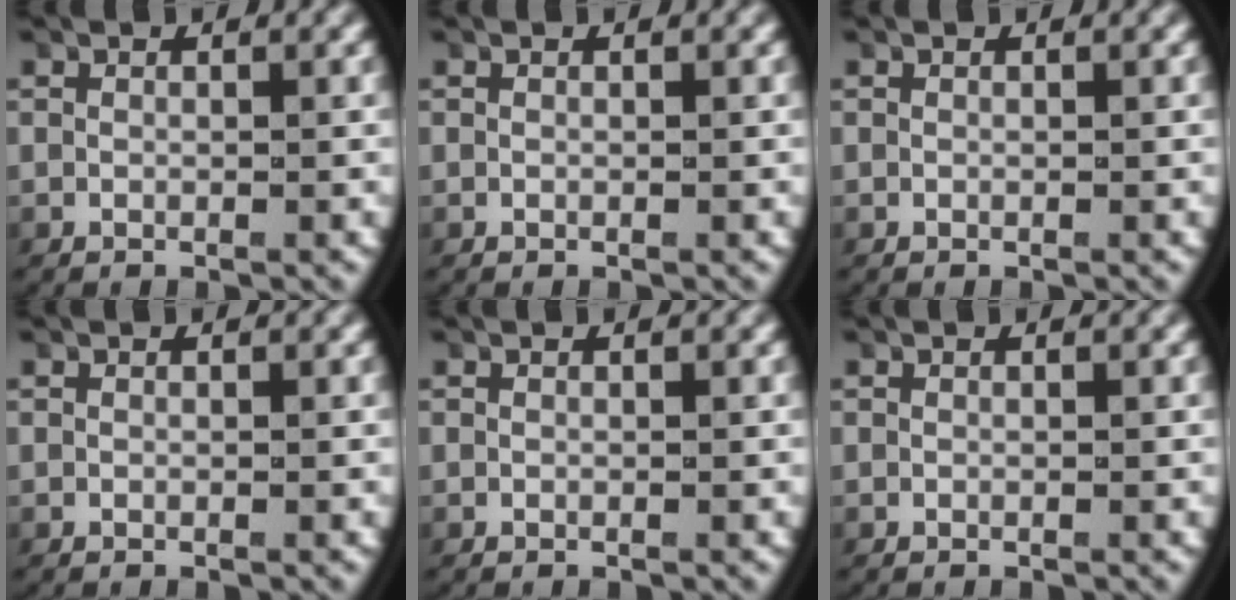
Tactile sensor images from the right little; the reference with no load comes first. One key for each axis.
{"total": 0.0}
{"total": 0.0}
{"total": 0.0}
{"total": 0.0}
{"total": 0.0}